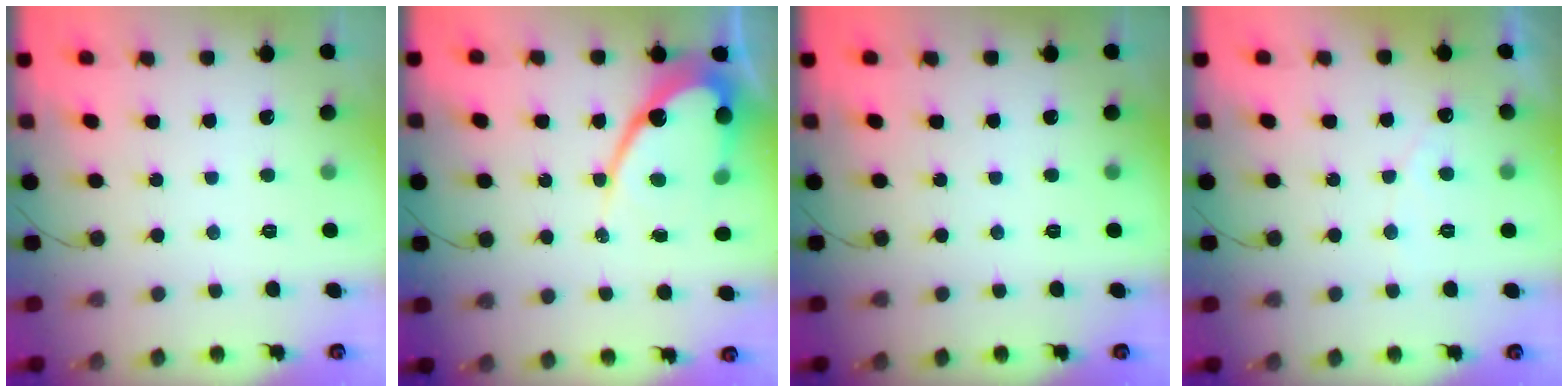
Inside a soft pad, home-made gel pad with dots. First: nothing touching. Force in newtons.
{"total": 12.7, "press": 12.6, "slide": 1.1}
{"total": 0.0}
{"total": 3.4, "press": 3.4, "slide": 0.1}